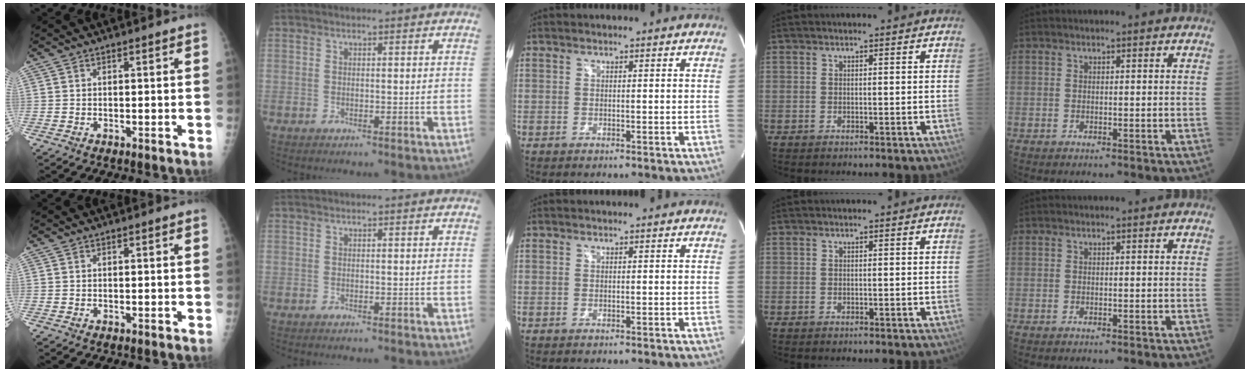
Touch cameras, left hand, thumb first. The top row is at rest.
{}